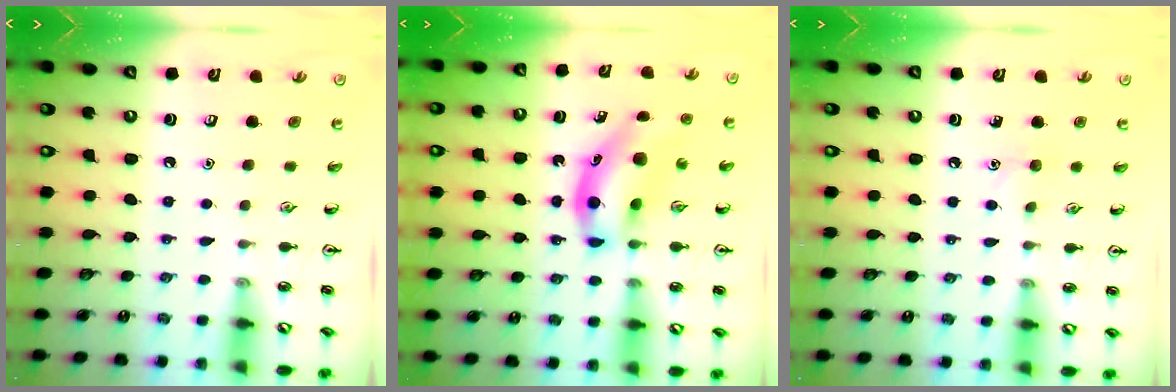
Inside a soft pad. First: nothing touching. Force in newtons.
{"total": 11.0, "press": 10.6, "slide": 2.9}
{"total": 5.0, "press": 4.7, "slide": 1.6}